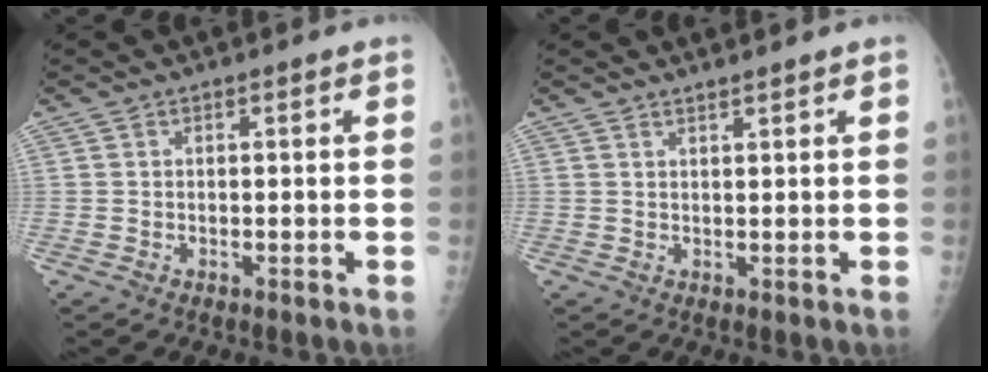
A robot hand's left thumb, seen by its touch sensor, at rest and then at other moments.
{"total": 1.5, "force": [1.4, -0.2, 0.6], "torque": [-0.006, -0.012, 0.025]}